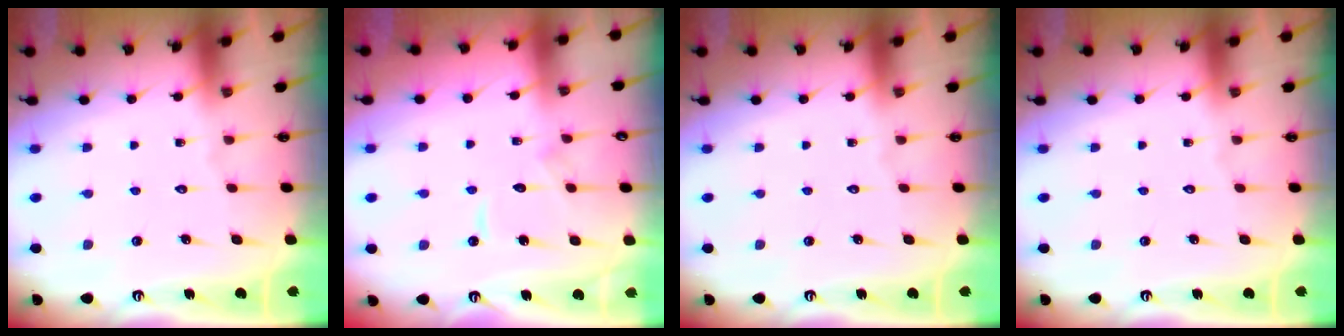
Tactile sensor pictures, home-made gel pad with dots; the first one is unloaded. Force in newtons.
{"total": 6.3, "press": 6.3, "slide": 0.6}
{"total": 0.0}
{"total": 0.0}